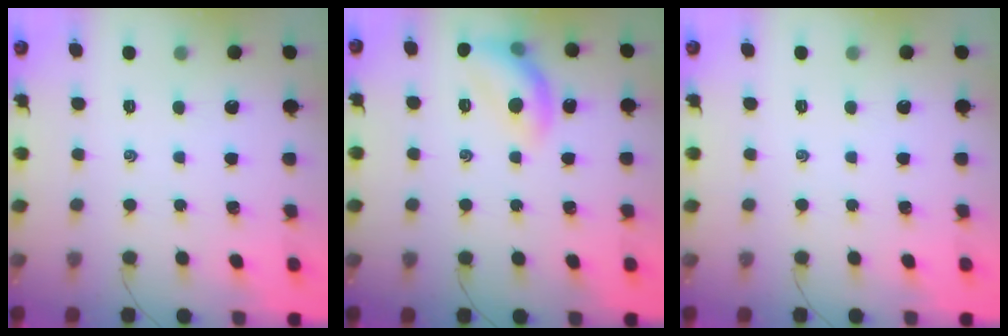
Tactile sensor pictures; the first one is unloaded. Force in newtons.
{"total": 13.0, "press": 12.9, "slide": 0.9}
{"total": 0.0}